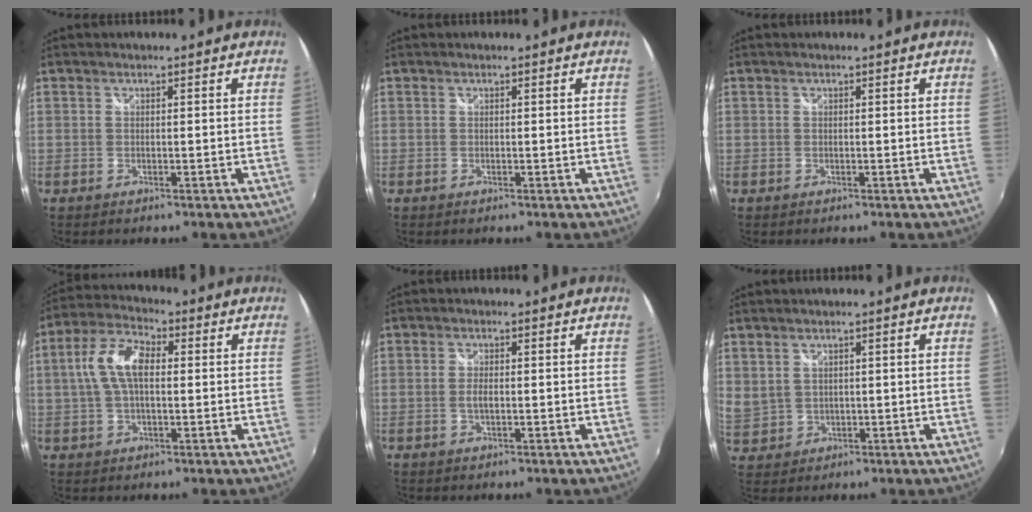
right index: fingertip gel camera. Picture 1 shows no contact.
{"total": 0.0}
{"total": 0.0}
{"total": 8.9, "force": [1.0, 4.5, 7.6], "torque": [-0.156, 0.021, 0.017]}
{"total": 1.6, "force": [-0.3, 0.5, 1.4], "torque": [-0.030, -0.001, -0.006]}
{"total": 5.6, "force": [2.5, 4.5, 2.3], "torque": [-0.046, 0.006, 0.064]}